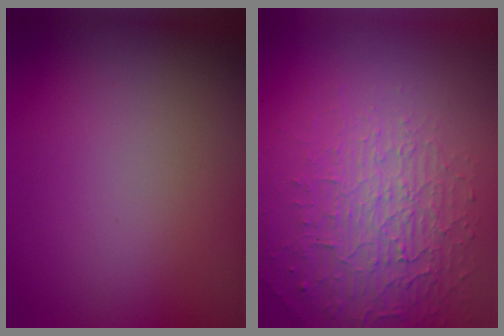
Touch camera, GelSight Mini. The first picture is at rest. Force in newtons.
{"total": 5.1, "press": 3.4, "slide": 3.7}